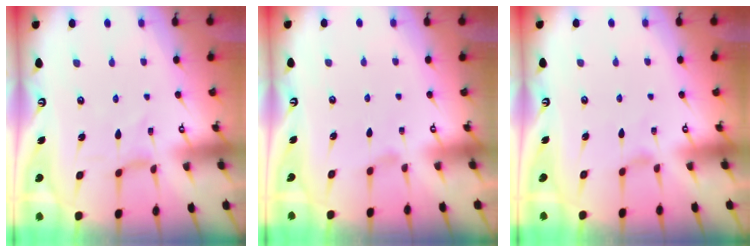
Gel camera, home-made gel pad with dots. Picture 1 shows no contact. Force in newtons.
{"total": 1.8, "press": 1.8, "slide": 0.4}
{"total": 0.0}